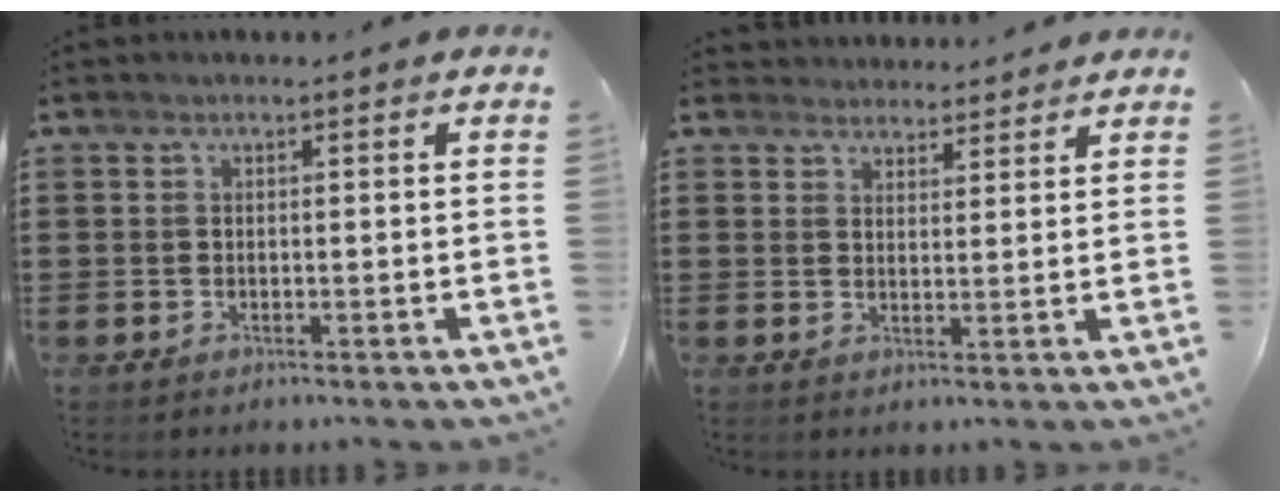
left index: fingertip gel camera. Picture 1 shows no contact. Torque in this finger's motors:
{"motor_torque": [0.08, -0.08, 0.35, 0.06]}